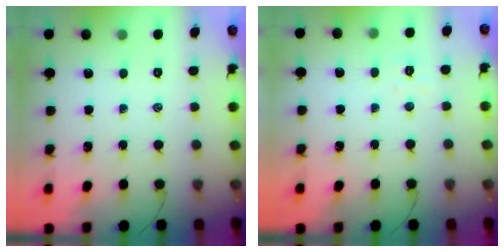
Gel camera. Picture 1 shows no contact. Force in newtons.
{"total": 2.5, "press": 2.4, "slide": 0.7}